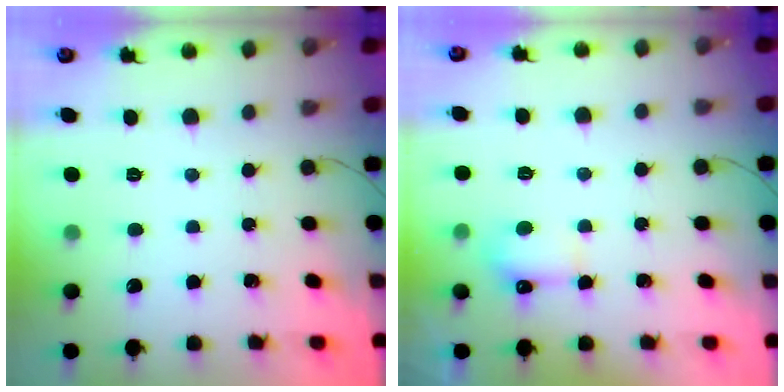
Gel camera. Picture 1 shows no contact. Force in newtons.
{"total": 4.1, "press": 4.0, "slide": 0.9}